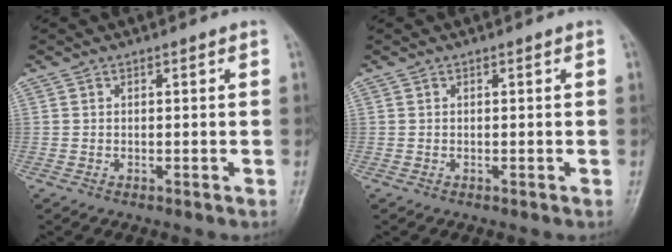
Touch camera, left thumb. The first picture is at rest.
{"total": 0.0}